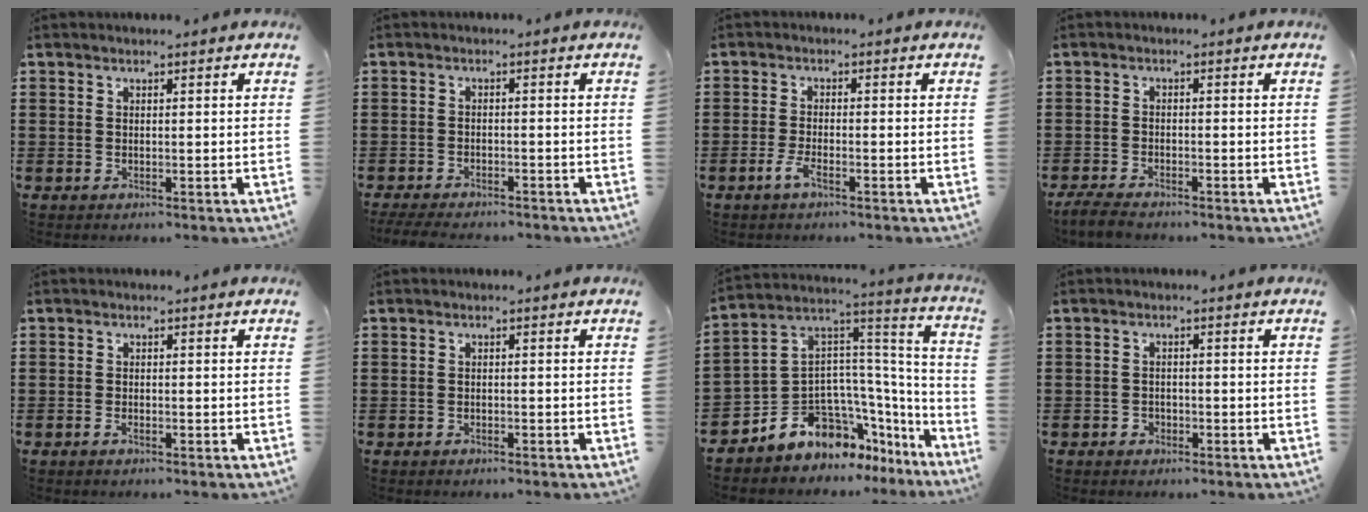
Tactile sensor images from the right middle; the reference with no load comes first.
{"total": 2.5, "force": [-2.5, 0.4, 0.4], "torque": [-0.017, -0.002, -0.054]}
{"total": 2.7, "force": [-1.5, 0.6, 2.1], "torque": [-0.050, -0.004, -0.033]}
{"total": 2.7, "force": [-2.5, 0.6, 0.9], "torque": [-0.031, 0.000, -0.055]}
{"total": 0.9, "force": [-0.6, 0.3, 0.5], "torque": [-0.012, -0.005, -0.011]}
{"total": 0.8, "force": [-0.7, 0.3, 0.1], "torque": [-0.002, 0.001, -0.015]}
{"total": 7.7, "force": [-5.5, 5.0, 1.9], "torque": [-0.059, -0.014, -0.106]}
{"total": 1.3, "force": [-0.9, 0.9, 0.1], "torque": [-0.005, 0.002, -0.022]}